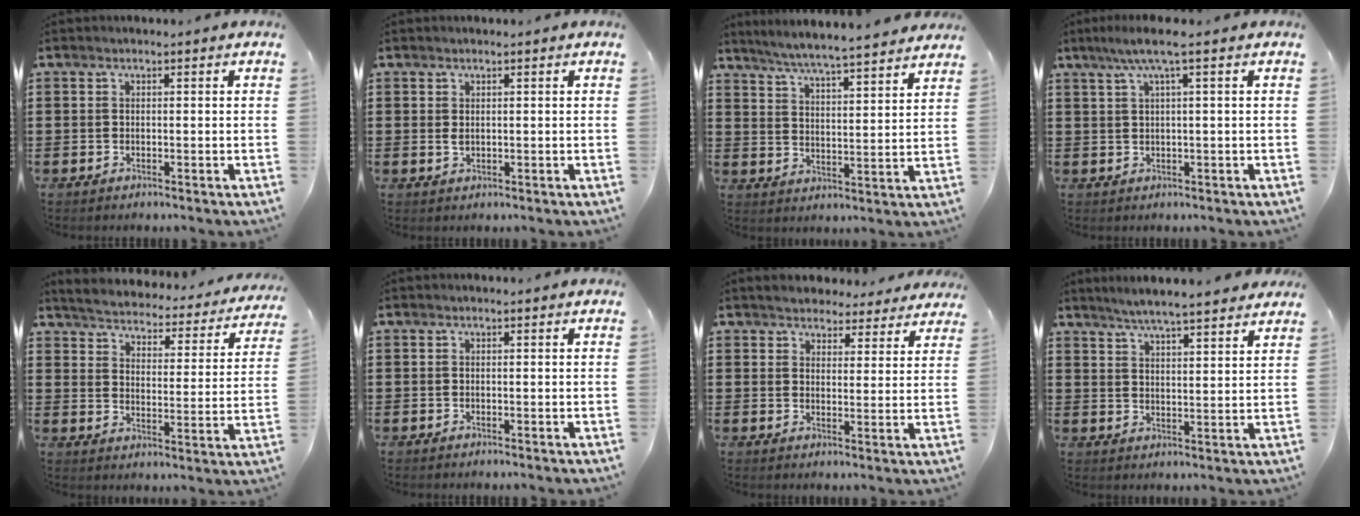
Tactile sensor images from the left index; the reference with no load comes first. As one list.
[{"total": 1.0, "force": [0.2, 0.5, 0.9], "torque": [-0.027, 0.001, 0.001]}, {"total": 5.2, "force": [5.0, -0.8, 1.5], "torque": [-0.049, -0.036, 0.083]}, {"total": 3.6, "force": [1.4, -0.2, 3.3], "torque": [-0.067, 0.000, 0.022]}, {"total": 3.5, "force": [3.5, -0.2, 0.4], "torque": [-0.031, -0.033, 0.051]}, {"total": 0.0}, {"total": 3.8, "force": [3.7, 0.6, 0.2], "torque": [-0.020, -0.012, 0.067]}, {"total": 4.8, "force": [4.5, -0.2, 1.6], "torque": [-0.047, -0.020, 0.078]}]